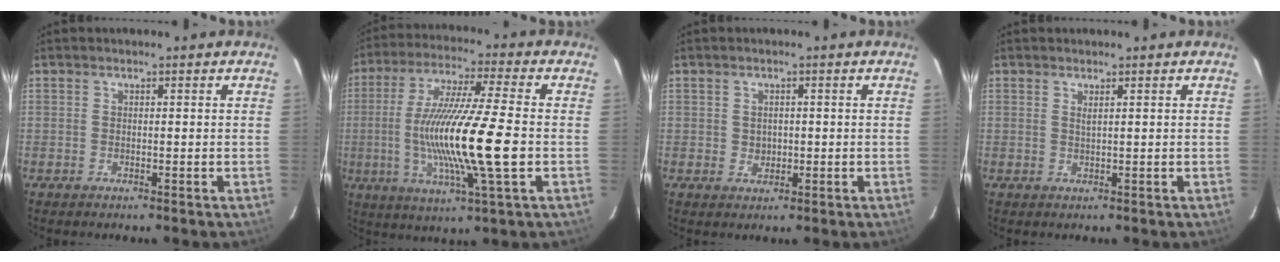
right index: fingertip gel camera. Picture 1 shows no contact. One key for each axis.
{"total": 18.3, "fx": -2.6, "fy": 1.0, "fz": 18.1, "tx": -0.338, "ty": -0.018, "tz": -0.045}
{"total": 2.1, "fx": 0.0, "fy": 1.9, "fz": 0.7, "tx": -0.010, "ty": 0.003, "tz": 0.003}
{"total": 0.8, "fx": 0.6, "fy": -0.2, "fz": 0.6, "tx": -0.011, "ty": -0.001, "tz": 0.010}